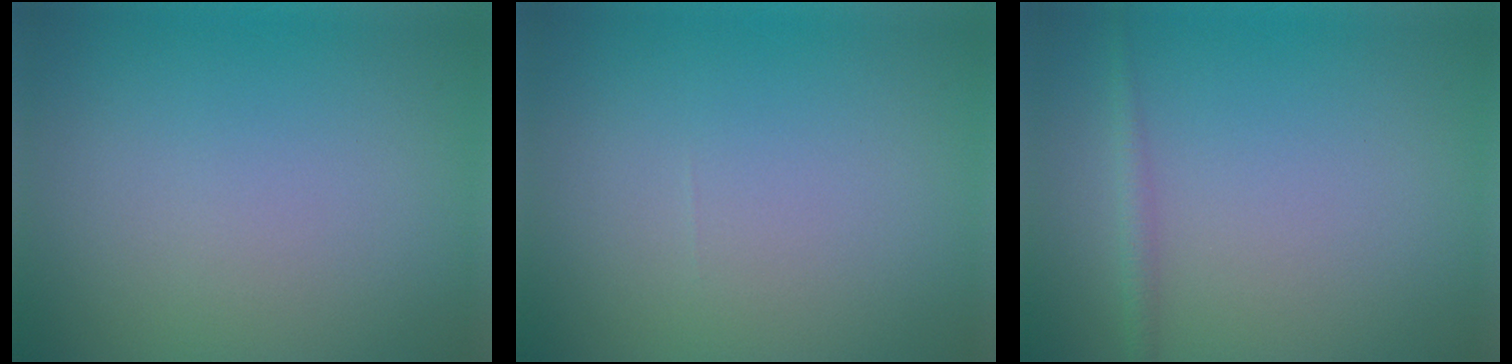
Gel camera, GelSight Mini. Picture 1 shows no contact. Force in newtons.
{"total": 0.0}
{"total": 1.2, "press": 1.2, "slide": 0.1}